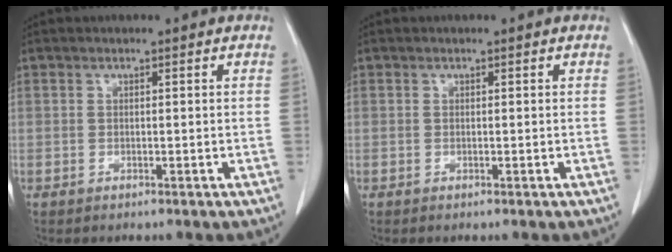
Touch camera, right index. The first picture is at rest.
{"total": 0.0}